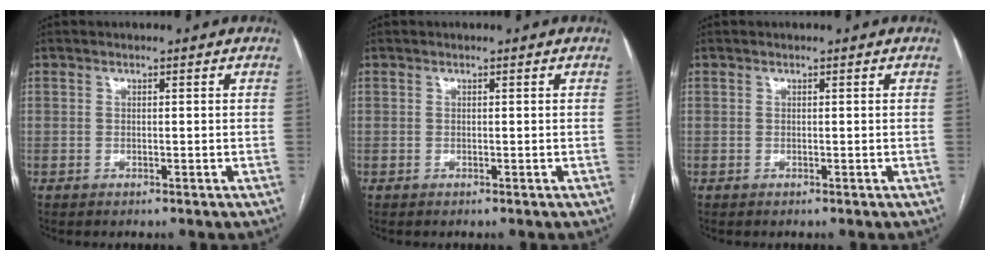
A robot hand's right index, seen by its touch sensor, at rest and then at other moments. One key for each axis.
{"total": 0.0}
{"total": 0.0}